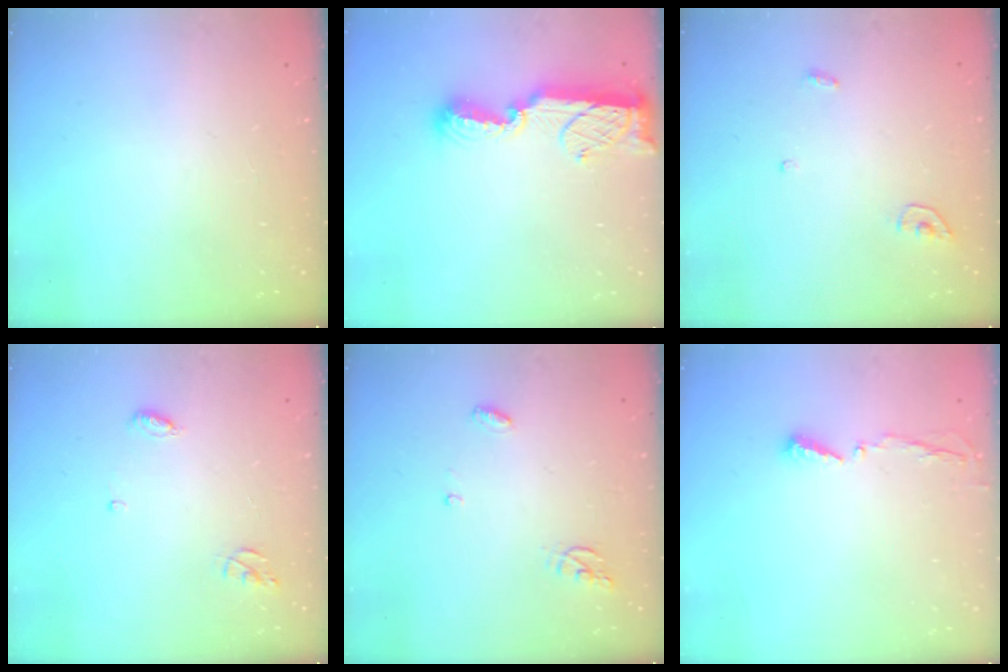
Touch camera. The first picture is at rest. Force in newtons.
{"total": 12.8, "press": 11.4, "slide": 5.9}
{"total": 3.5, "press": 3.5, "slide": 0.3}
{"total": 5.1, "press": 5.1, "slide": 0.4}
{"total": 5.3, "press": 5.3, "slide": 0.3}
{"total": 3.6, "press": 3.6, "slide": 0.4}